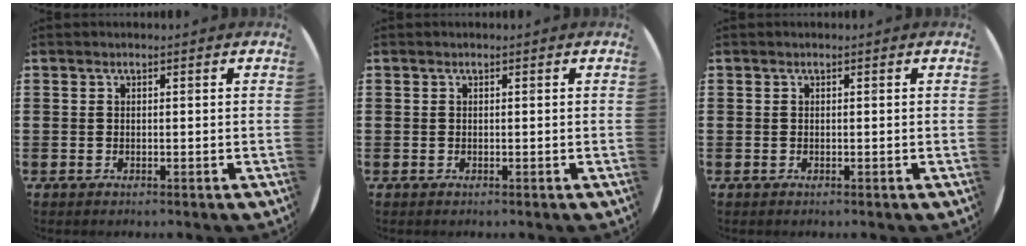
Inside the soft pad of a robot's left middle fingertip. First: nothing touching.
{"total": 0.0}
{"total": 0.0}